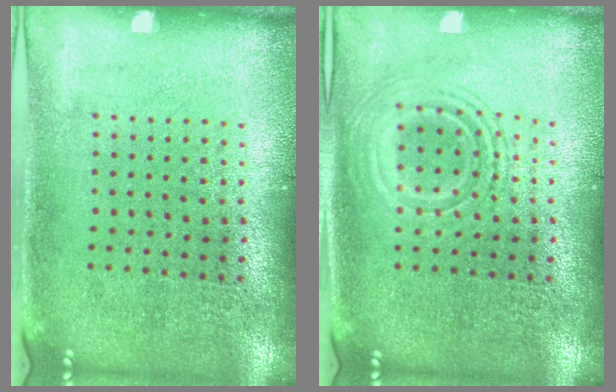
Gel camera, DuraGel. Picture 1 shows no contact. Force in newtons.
{"total": 1.6, "press": 1.6, "slide": 0.3}